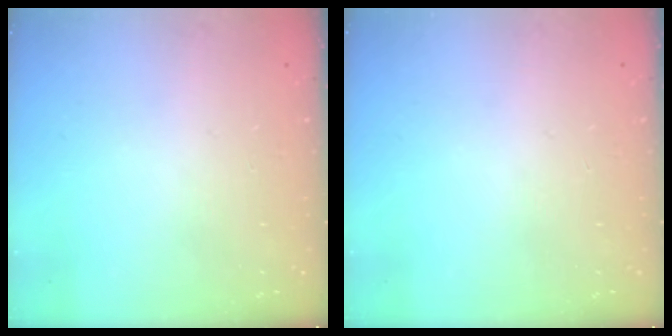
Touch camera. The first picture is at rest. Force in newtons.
{"total": 0.0}